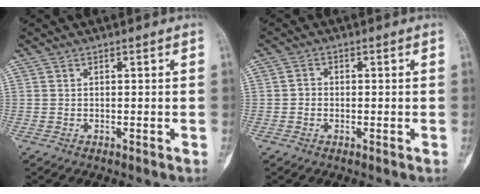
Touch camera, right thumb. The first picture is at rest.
{"total": 1.6, "force": [-0.3, 1.4, 0.7], "torque": [-0.001, 0.005, -0.009]}